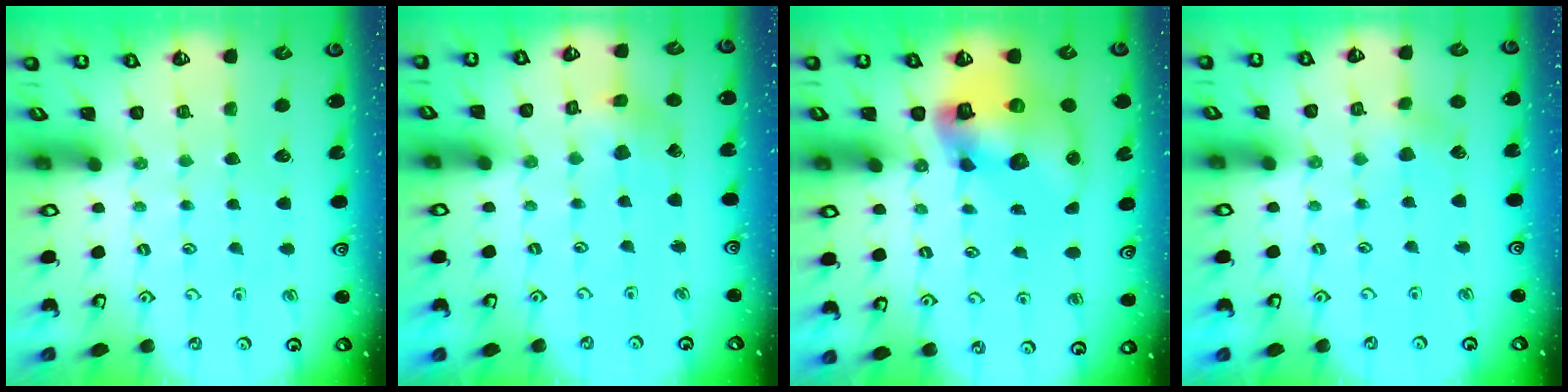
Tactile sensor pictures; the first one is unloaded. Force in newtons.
{"total": 2.9, "press": 2.9, "slide": 0.3}
{"total": 14.8, "press": 14.7, "slide": 1.9}
{"total": 2.9, "press": 2.8, "slide": 0.2}